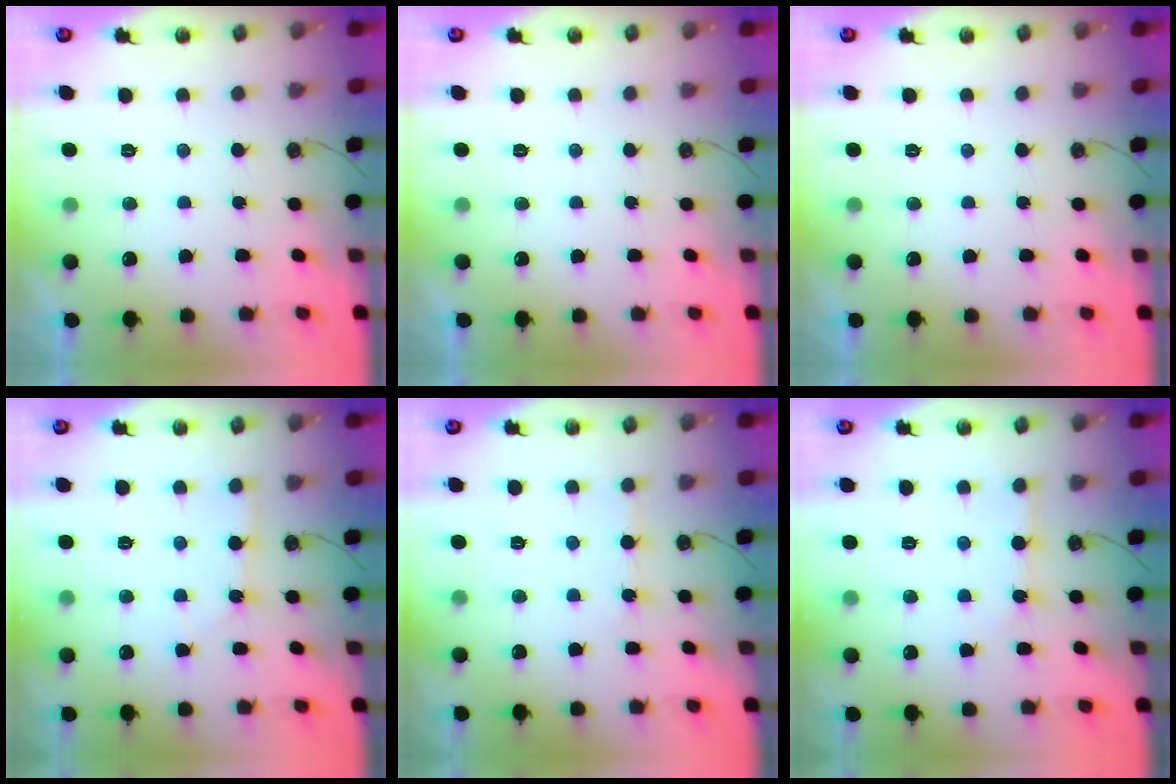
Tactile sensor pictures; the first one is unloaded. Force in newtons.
{"total": 0.0}
{"total": 0.0}
{"total": 2.1, "press": 2.1, "slide": 0.2}
{"total": 4.4, "press": 4.4, "slide": 0.5}
{"total": 3.3, "press": 3.3, "slide": 0.3}